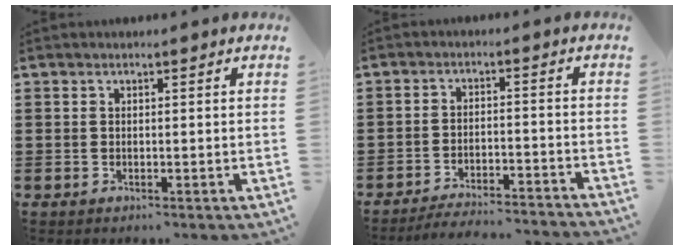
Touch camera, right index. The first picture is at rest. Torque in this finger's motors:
{"motor_torque": [-0.43, 0.64, -0.37, -0.21]}